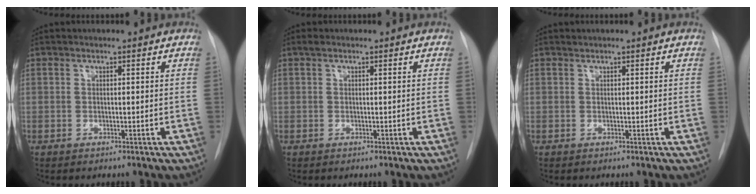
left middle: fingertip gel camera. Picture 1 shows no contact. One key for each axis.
{"total": 0.7, "fx": 0.4, "fy": 0.4, "fz": 0.3, "tx": -0.005, "ty": 0.012, "tz": 0.007}
{"total": 0.0}